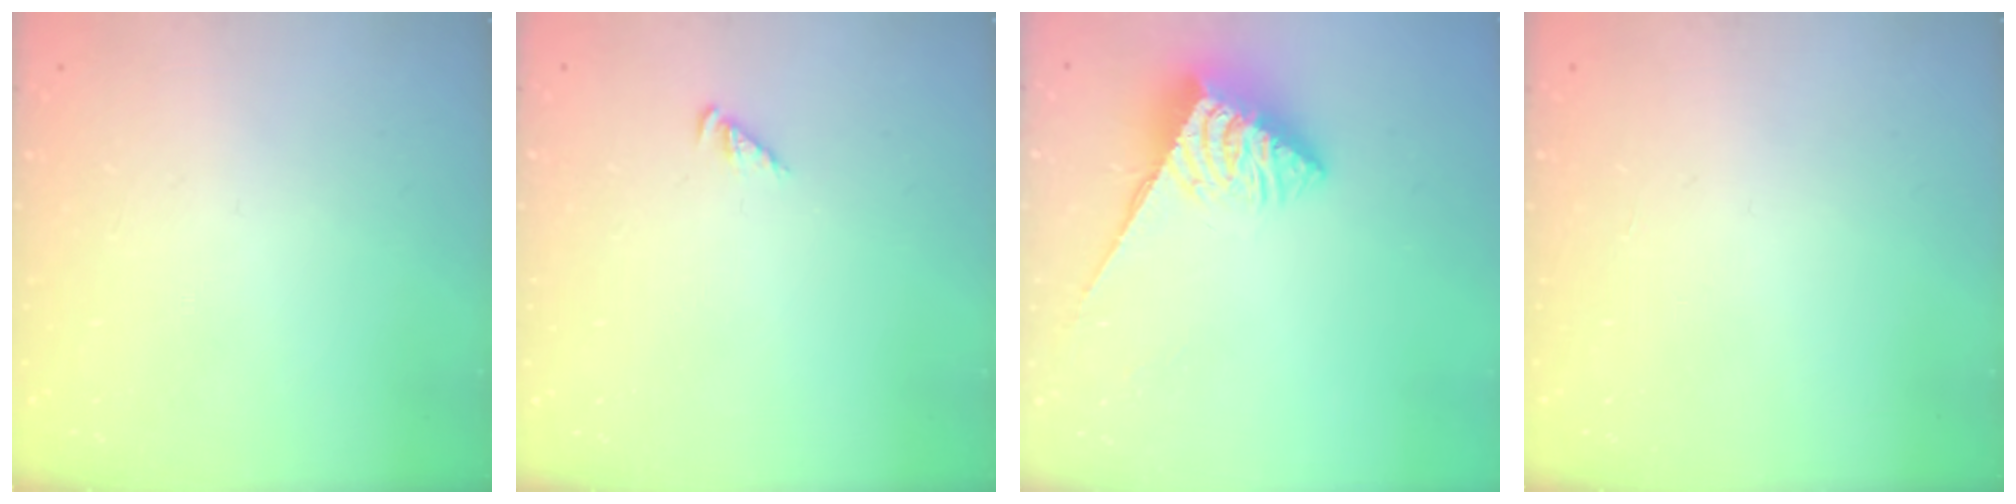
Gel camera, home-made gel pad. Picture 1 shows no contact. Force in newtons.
{"total": 2.4, "press": 2.4, "slide": 0.5}
{"total": 6.2, "press": 6.2, "slide": 0.4}
{"total": 0.0}